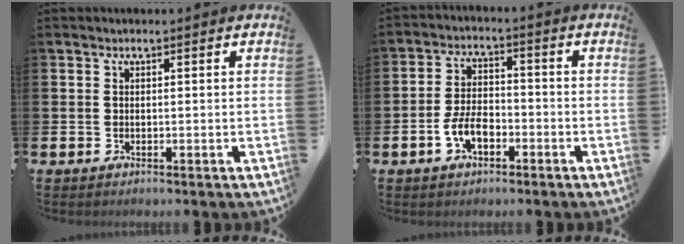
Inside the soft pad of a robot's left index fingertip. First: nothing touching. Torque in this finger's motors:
{"motor_torque": [0.84, 0.75, 0.17, 0.16]}